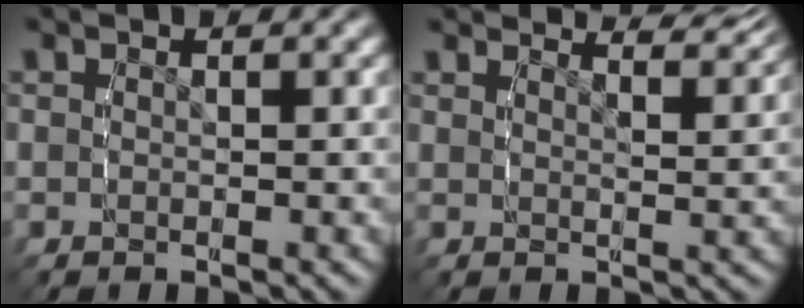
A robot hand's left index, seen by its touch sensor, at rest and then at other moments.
{"total": 4.8, "force": [4.5, -0.1, 1.4], "torque": [-0.012, 0.009, 0.066]}